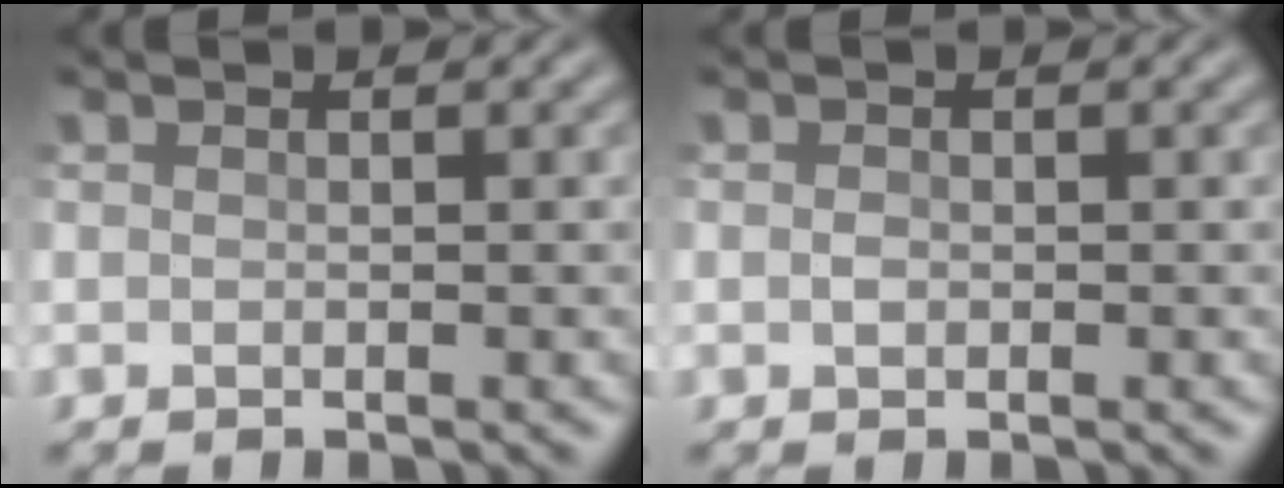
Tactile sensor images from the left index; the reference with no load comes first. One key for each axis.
{"total": 0.5, "fx": 0.0, "fy": 0.4, "fz": 0.3, "tx": -0.008, "ty": 0.005, "tz": -0.001}